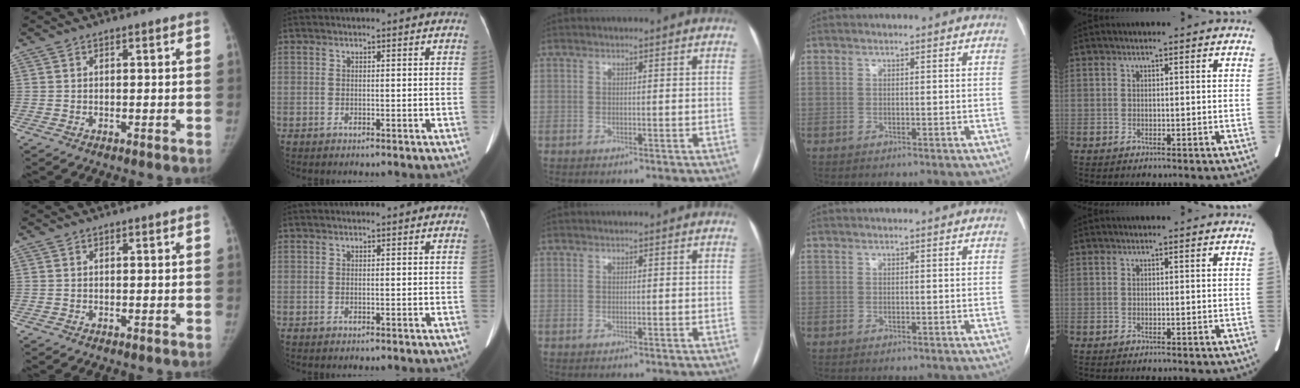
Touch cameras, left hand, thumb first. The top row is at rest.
{}